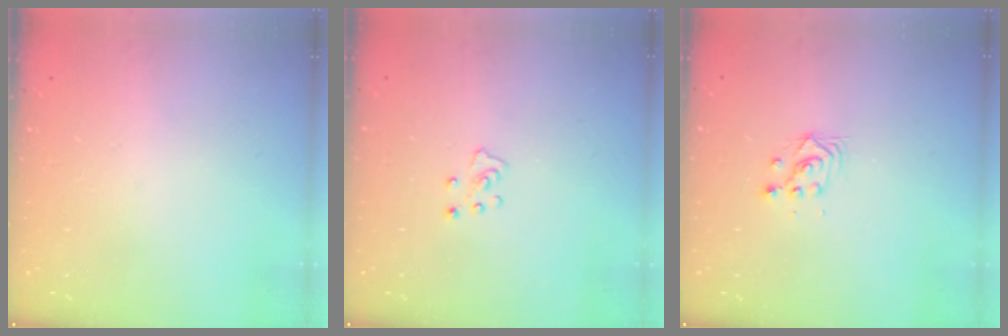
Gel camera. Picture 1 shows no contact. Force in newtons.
{"total": 5.0, "press": 5.0, "slide": 0.3}
{"total": 2.8, "press": 2.8, "slide": 0.2}